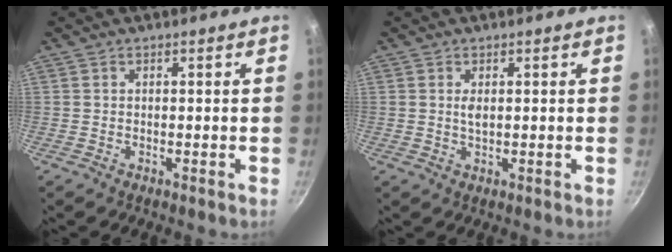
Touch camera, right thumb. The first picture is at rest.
{"total": 1.8, "force": [0.4, 0.8, 1.5], "torque": [-0.028, 0.000, 0.010]}